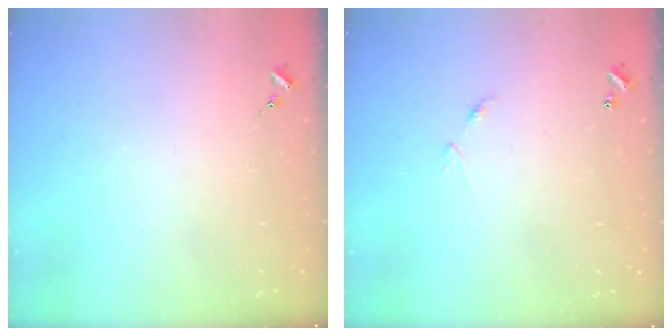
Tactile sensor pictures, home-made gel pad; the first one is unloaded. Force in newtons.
{"total": 5.6, "press": 5.5, "slide": 0.6}